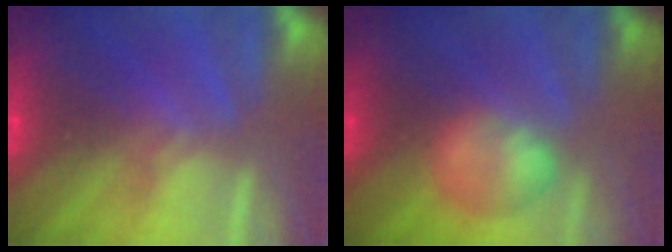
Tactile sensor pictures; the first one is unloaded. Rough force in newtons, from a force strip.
{"total": 2.6}